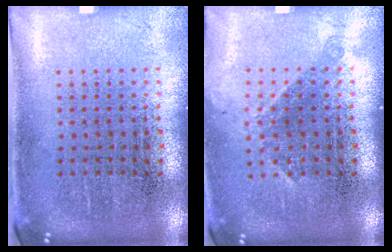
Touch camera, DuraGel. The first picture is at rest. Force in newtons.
{"total": 1.1, "press": 0.8, "slide": 0.6}